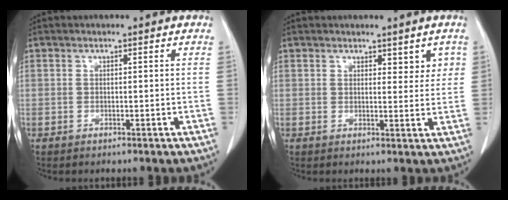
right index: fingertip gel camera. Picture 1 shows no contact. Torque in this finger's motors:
{"motor_torque": [-0.03, -0.03, -0.05, 0.00]}